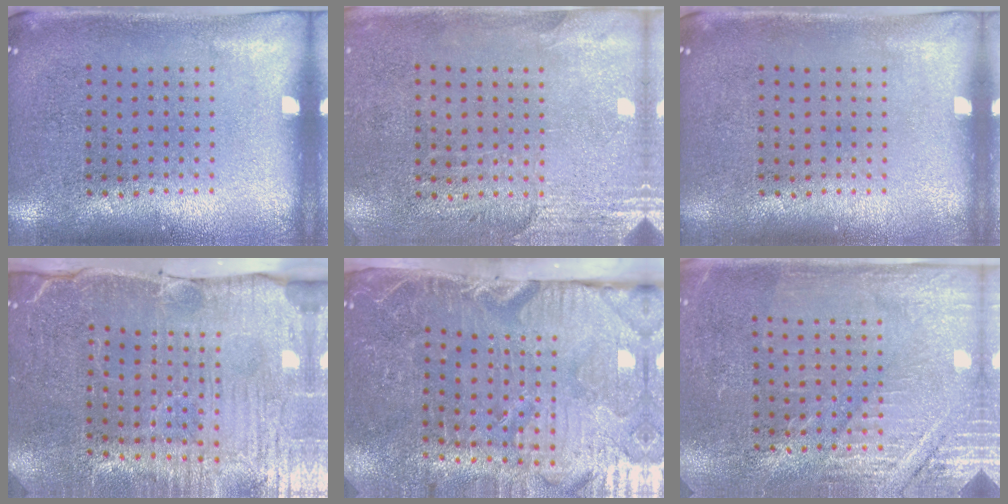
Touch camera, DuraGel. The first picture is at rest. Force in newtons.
{"total": 2.8, "press": 2.5, "slide": 1.2}
{"total": 0.0}
{"total": 3.9, "press": 3.8, "slide": 0.8}
{"total": 4.4, "press": 4.1, "slide": 1.4}
{"total": 2.9, "press": 2.9, "slide": 0.3}